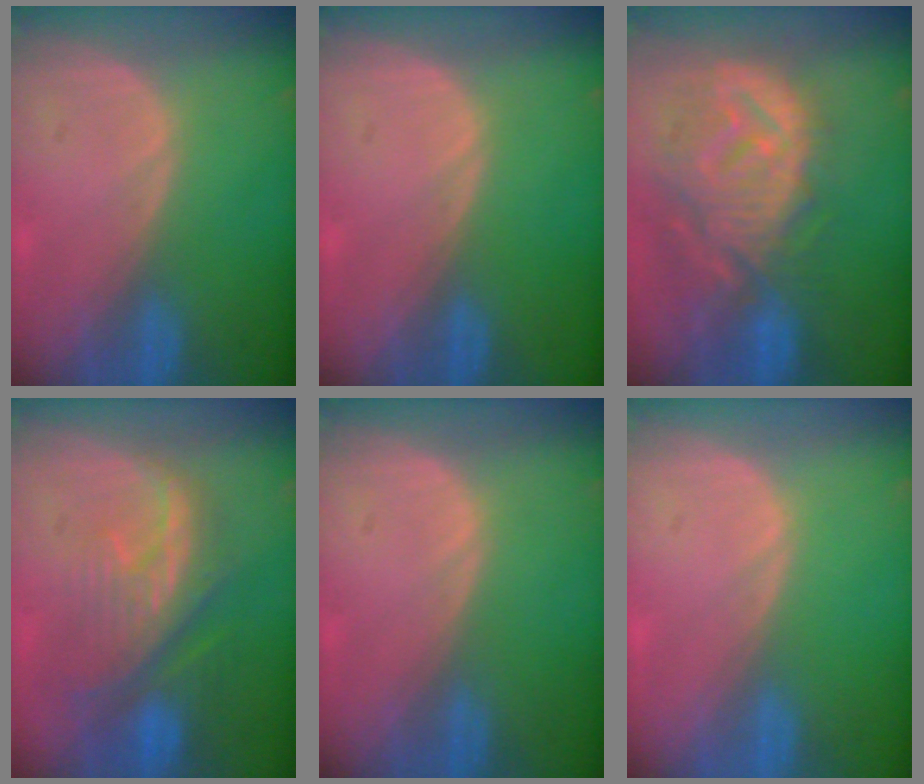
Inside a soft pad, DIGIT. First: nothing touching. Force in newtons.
{"total": 0.0}
{"total": 12.3, "press": 11.0, "slide": 5.5}
{"total": 10.1, "press": 8.9, "slide": 4.7}
{"total": 0.0}
{"total": 0.0}